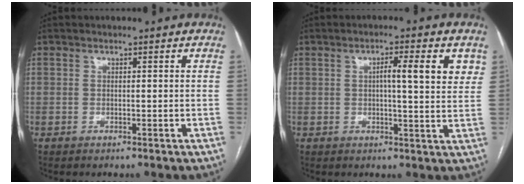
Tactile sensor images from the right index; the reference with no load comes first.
{"total": 6.5, "force": [2.3, 0.9, 6.0], "torque": [-0.083, 0.006, 0.026]}